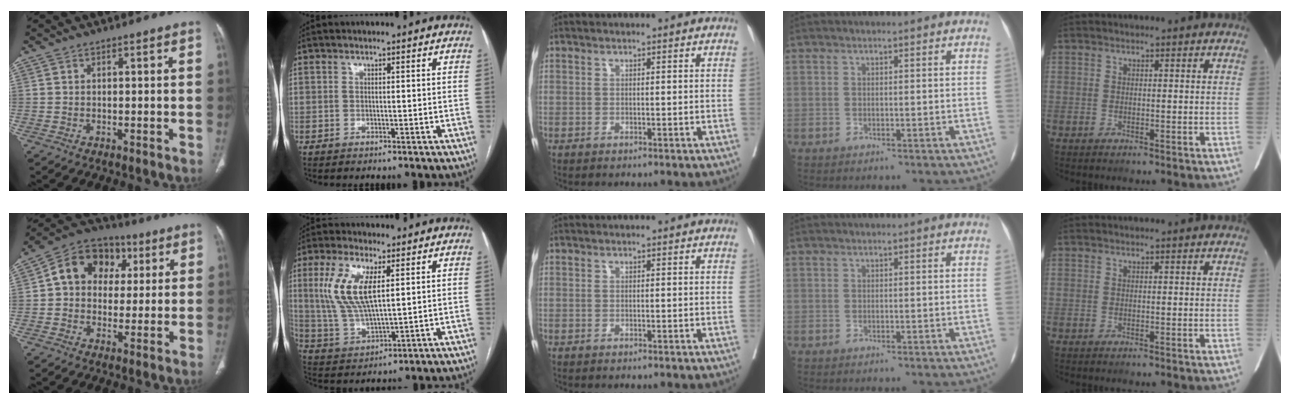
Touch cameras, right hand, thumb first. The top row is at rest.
{"thumb": {"total": 12.8, "force": [2.8, 10.4, 6.9], "torque": [-0.077, 0.017, 0.033]}, "index": {"total": 10.6, "force": [3.1, 3.4, 9.6], "torque": [-0.222, 0.003, 0.067]}}